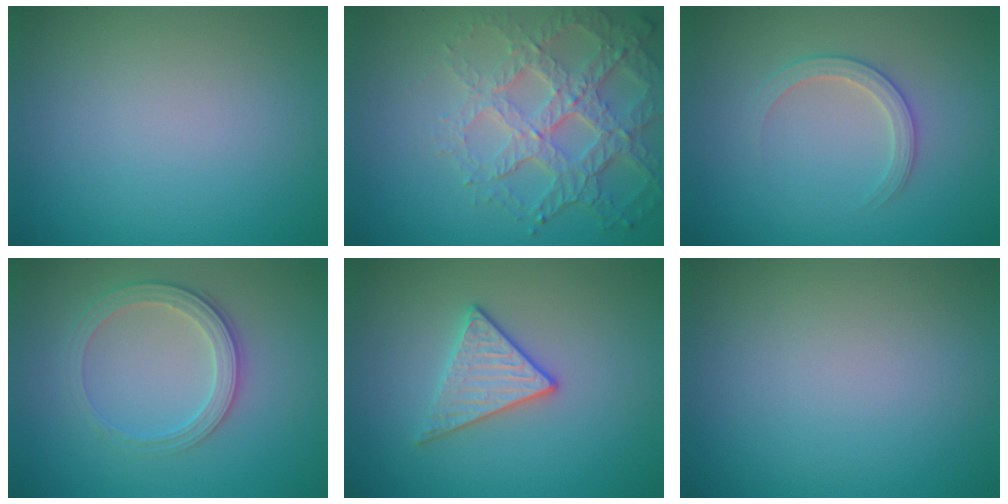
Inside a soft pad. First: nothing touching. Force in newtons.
{"total": 6.7, "press": 4.9, "slide": 4.5}
{"total": 2.2, "press": 2.2, "slide": 0.2}
{"total": 2.8, "press": 2.6, "slide": 0.9}
{"total": 2.8, "press": 2.6, "slide": 1.0}
{"total": 0.0}